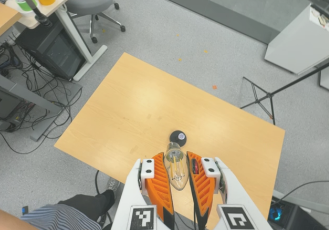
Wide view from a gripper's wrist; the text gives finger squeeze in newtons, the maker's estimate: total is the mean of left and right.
{"total": 21.1, "left": 25.9, "right": 16.4}